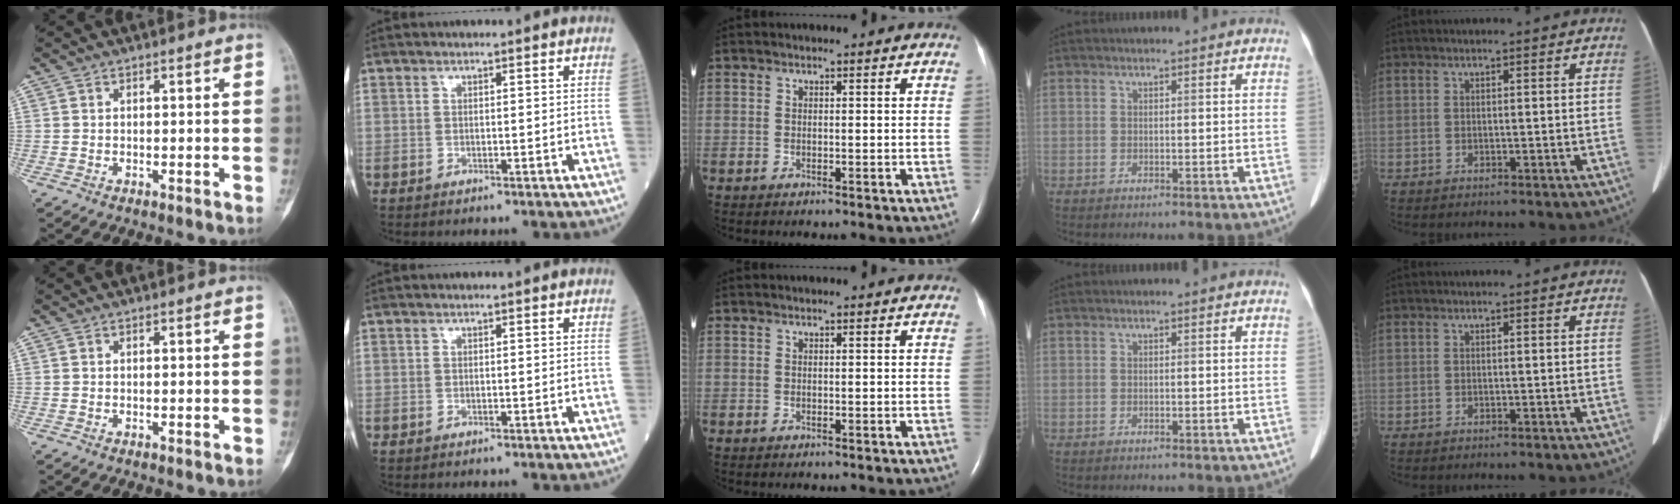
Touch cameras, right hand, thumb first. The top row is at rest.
{}